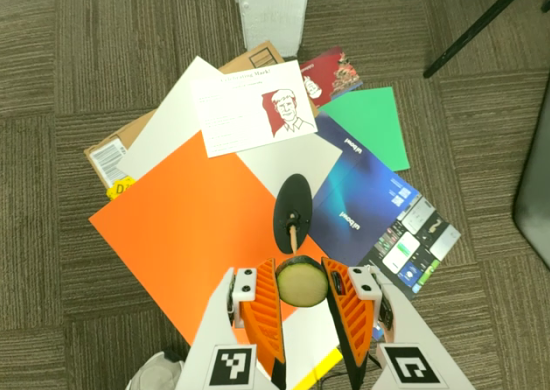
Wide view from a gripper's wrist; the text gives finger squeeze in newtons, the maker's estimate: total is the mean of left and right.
{"total": 8.0, "left": 8.0, "right": 8.0}